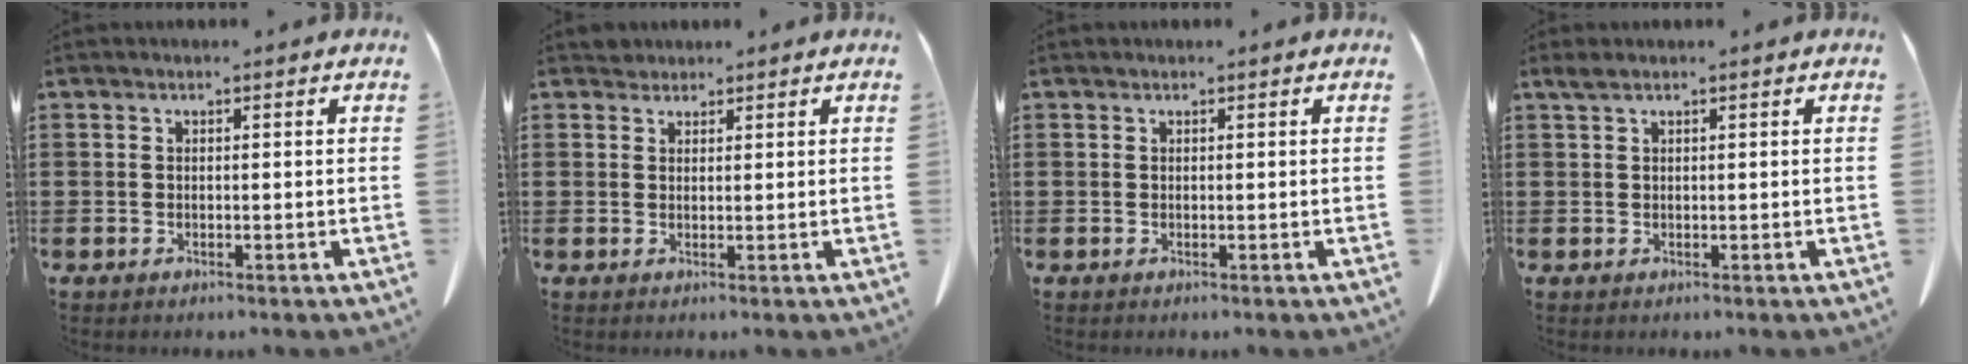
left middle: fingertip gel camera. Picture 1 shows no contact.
{"total": 1.5, "force": [1.3, 0.6, -0.1], "torque": [-0.002, 0.003, 0.027]}
{"total": 0.0}
{"total": 1.0, "force": [0.6, 0.1, 0.8], "torque": [-0.018, 0.001, 0.011]}